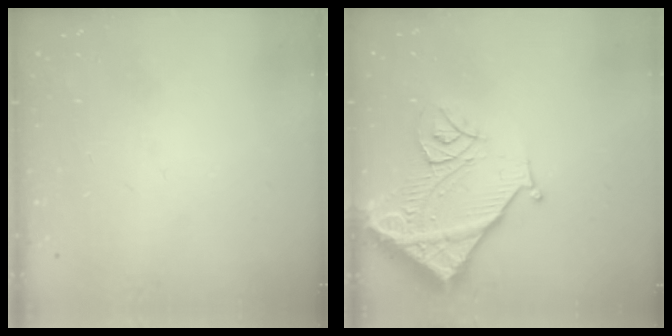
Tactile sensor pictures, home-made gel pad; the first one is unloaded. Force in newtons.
{"total": 15.0, "press": 14.9, "slide": 1.9}